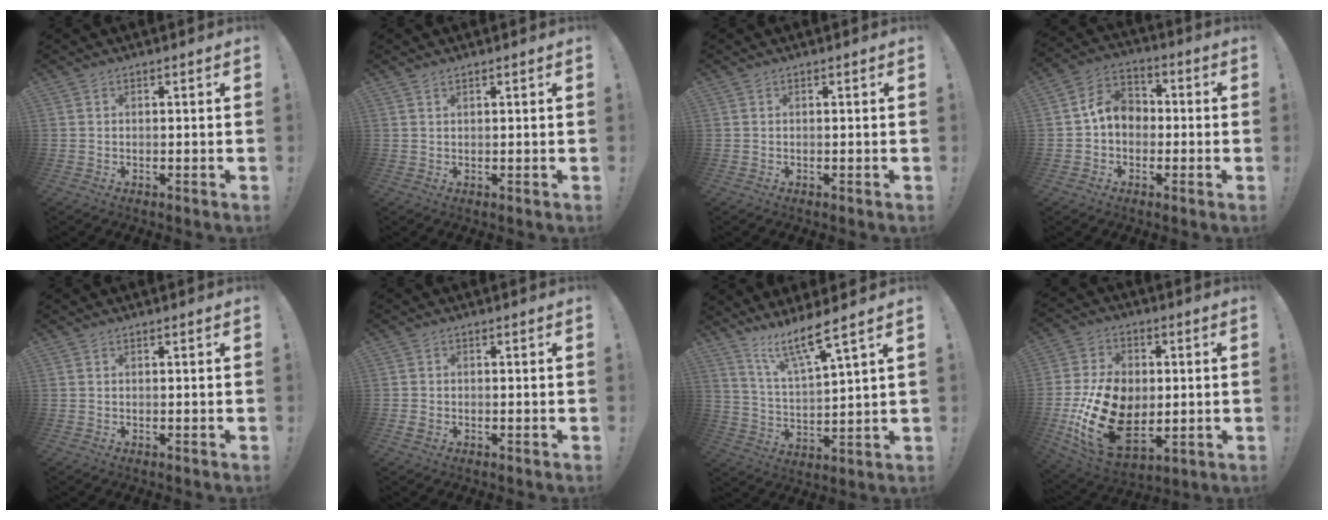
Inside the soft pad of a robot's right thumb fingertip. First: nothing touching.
{"total": 0.7, "force": [0.7, 0.1, 0.3], "torque": [-0.002, -0.002, 0.011]}
{"total": 0.0}
{"total": 10.3, "force": [0.5, 8.2, 6.1], "torque": [-0.104, 0.019, 0.014]}
{"total": 0.0}
{"total": 1.6, "force": [-0.7, 1.1, 0.9], "torque": [-0.018, 0.007, -0.011]}
{"total": 11.1, "force": [8.6, 0.7, 7.0], "torque": [-0.128, -0.050, 0.142]}
{"total": 22.4, "force": [-3.4, 15.3, 16.0], "torque": [-0.301, 0.016, -0.042]}